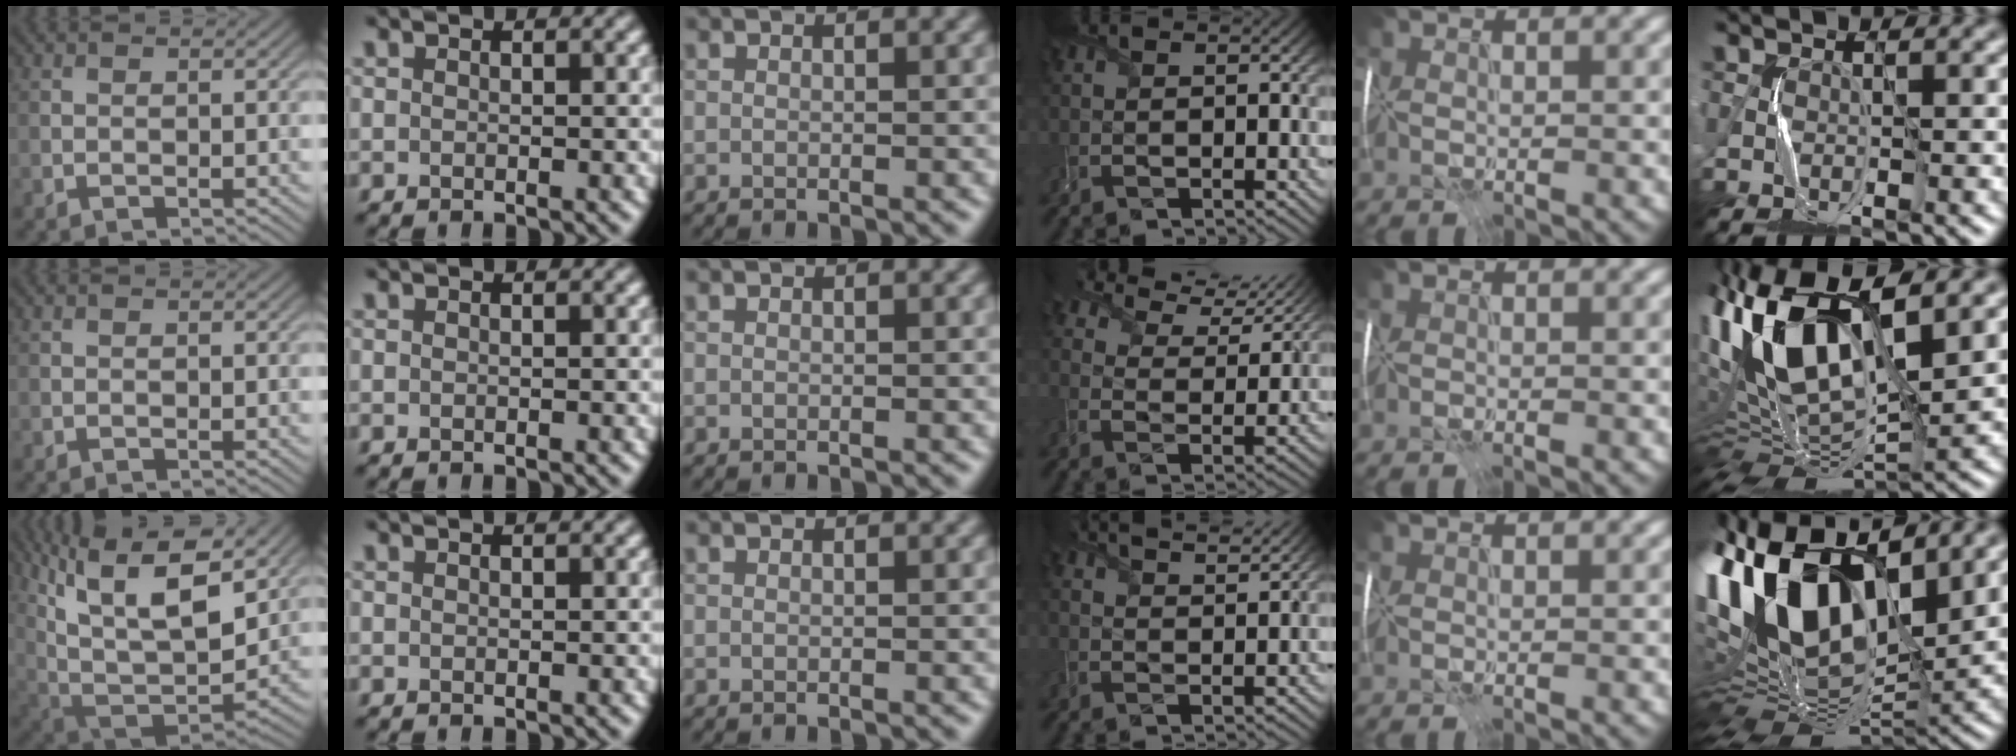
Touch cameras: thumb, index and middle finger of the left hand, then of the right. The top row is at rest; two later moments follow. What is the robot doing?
{"motion": "wrap", "object": "scarf"}